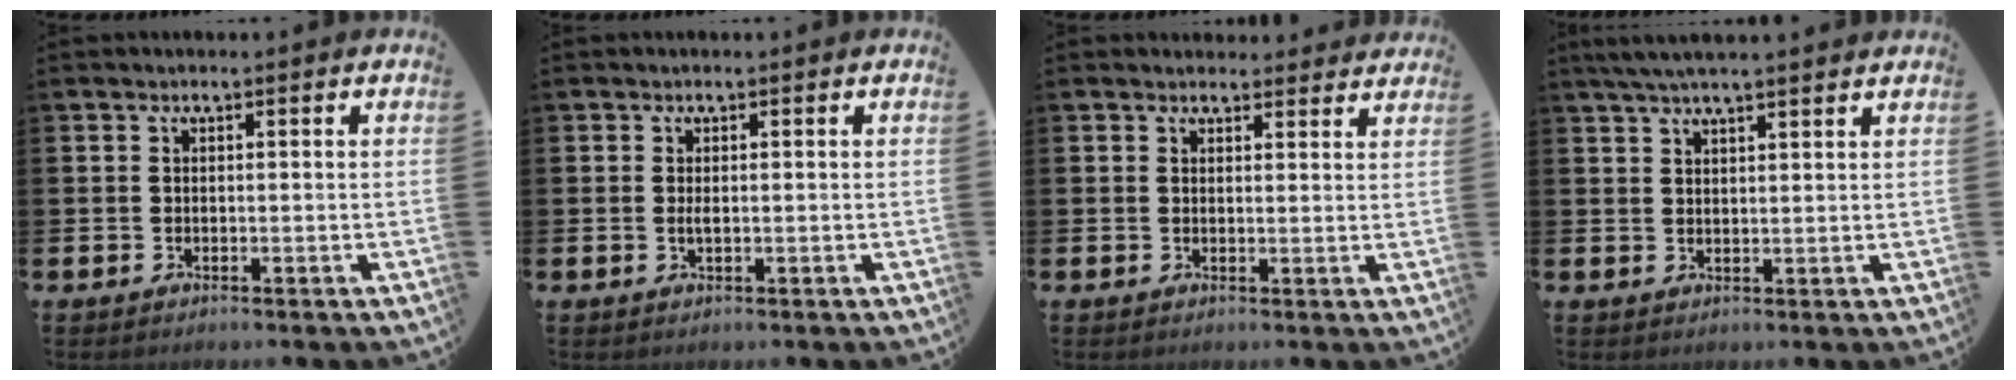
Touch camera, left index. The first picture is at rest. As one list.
[{"total": 0.8, "force": [0.0, 0.2, 0.8], "torque": [-0.009, -0.002, -0.002]}, {"total": 2.4, "force": [2.3, 0.7, -0.1], "torque": [0.006, -0.011, 0.042]}, {"total": 3.9, "force": [3.5, 0.2, 1.8], "torque": [-0.036, -0.004, 0.063]}]